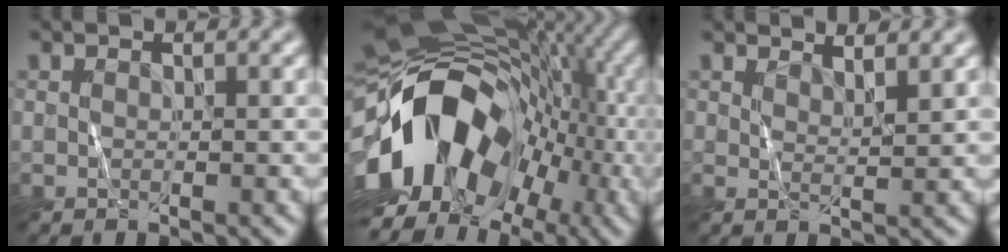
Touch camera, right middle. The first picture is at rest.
{"total": 14.1, "force": [-3.5, 9.8, 9.5], "torque": [-0.156, 0.013, -0.076]}
{"total": 1.6, "force": [1.6, -0.4, -0.2], "torque": [0.005, -0.002, 0.025]}